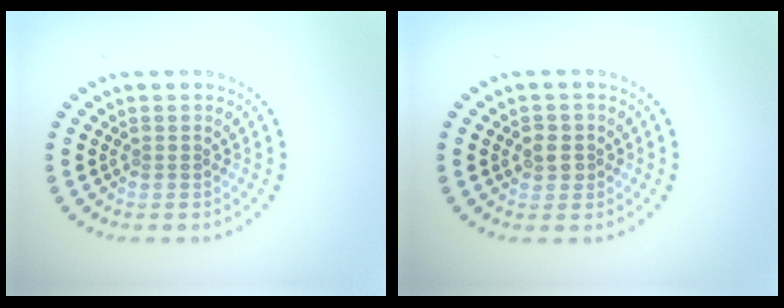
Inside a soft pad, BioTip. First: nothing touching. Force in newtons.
{"total": 1.7, "press": 1.7, "slide": 0.4}